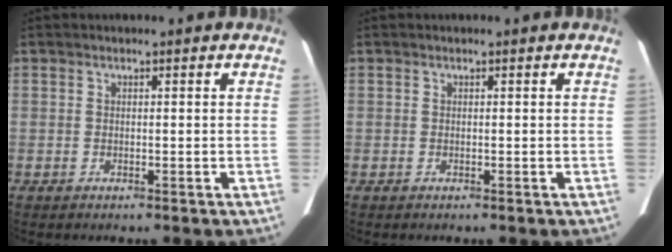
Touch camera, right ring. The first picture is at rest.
{"total": 0.0}